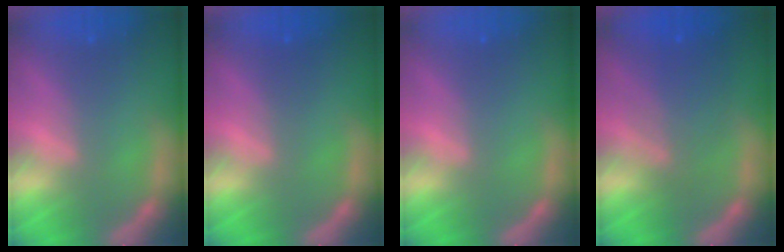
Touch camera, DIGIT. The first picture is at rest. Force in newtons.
{"total": 1.0}
{"total": 0.0}
{"total": 6.0}